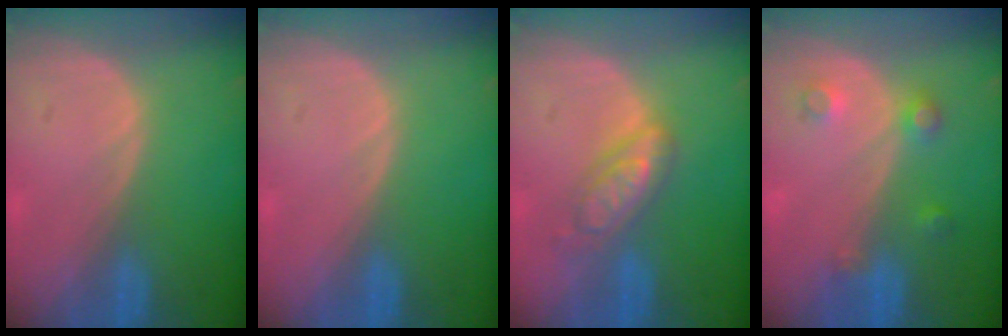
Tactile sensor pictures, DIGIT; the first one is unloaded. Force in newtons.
{"total": 0.0}
{"total": 5.3, "press": 5.2, "slide": 0.2}
{"total": 3.5, "press": 3.2, "slide": 1.6}